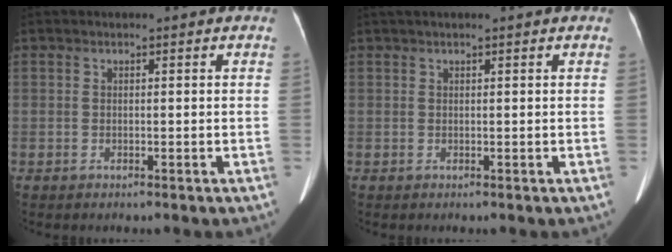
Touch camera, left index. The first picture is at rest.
{"total": 2.8, "force": [2.3, 0.0, 1.6], "torque": [-0.015, 0.038, 0.036]}